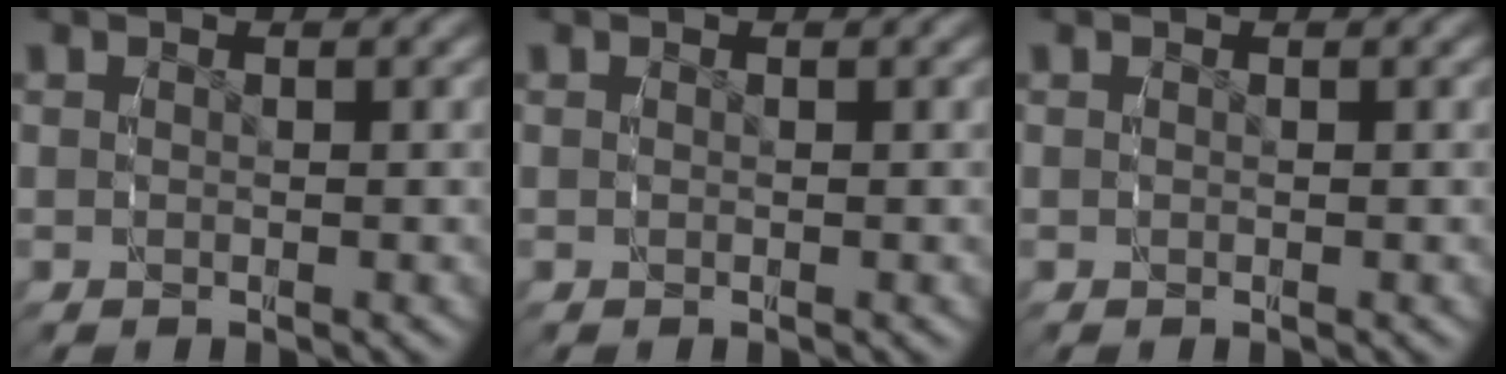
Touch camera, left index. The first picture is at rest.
{"total": 0.0}
{"total": 0.0}